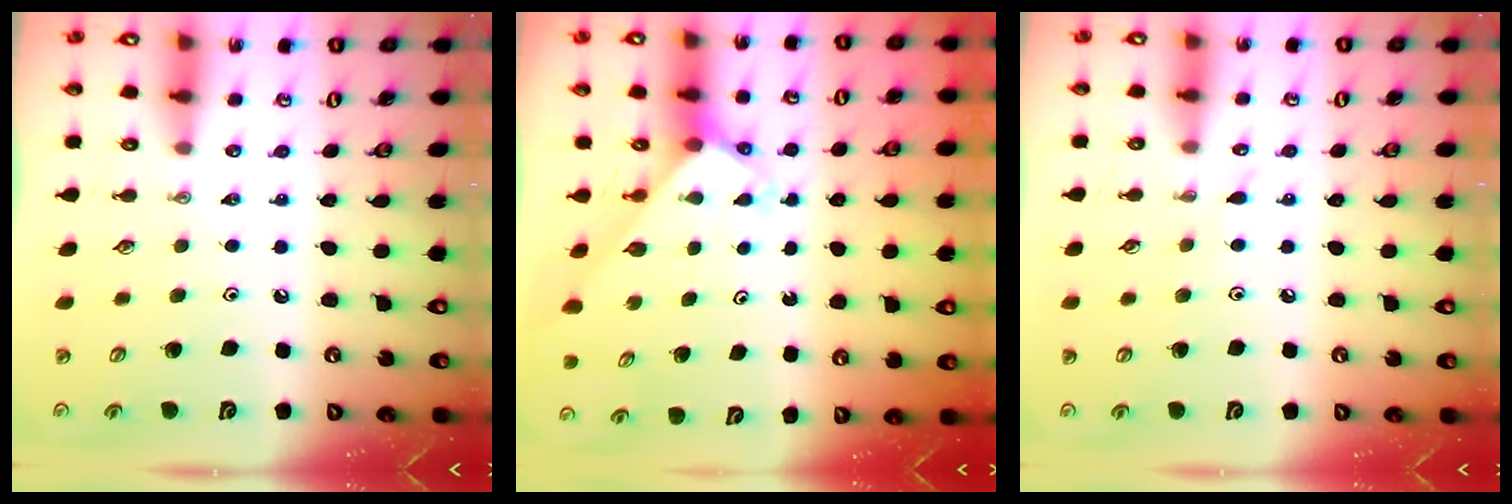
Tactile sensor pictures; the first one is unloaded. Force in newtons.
{"total": 2.7, "press": 2.7, "slide": 0.2}
{"total": 2.5, "press": 2.5, "slide": 0.4}